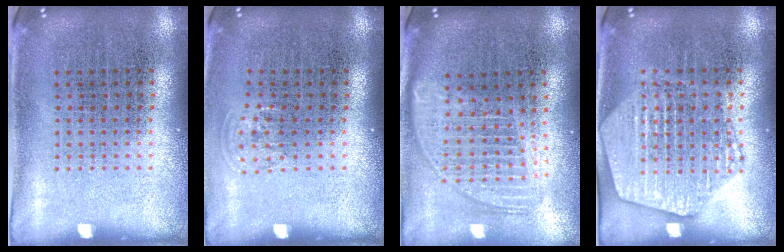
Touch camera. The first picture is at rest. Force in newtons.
{"total": 0.7, "press": 0.5, "slide": 0.4}
{"total": 1.7, "press": 1.4, "slide": 0.9}
{"total": 1.8, "press": 1.8, "slide": 0.2}